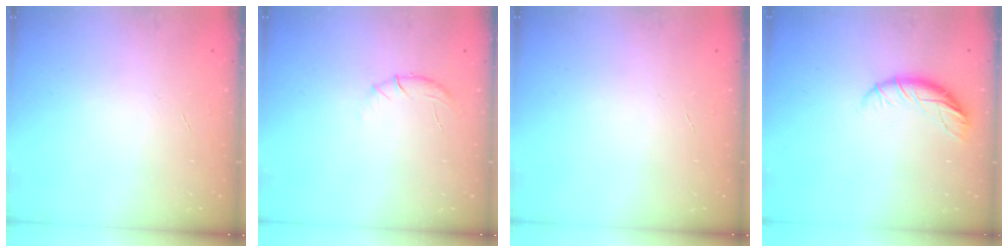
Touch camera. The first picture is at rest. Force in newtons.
{"total": 6.1, "press": 5.7, "slide": 2.2}
{"total": 0.0}
{"total": 8.4, "press": 8.2, "slide": 1.5}